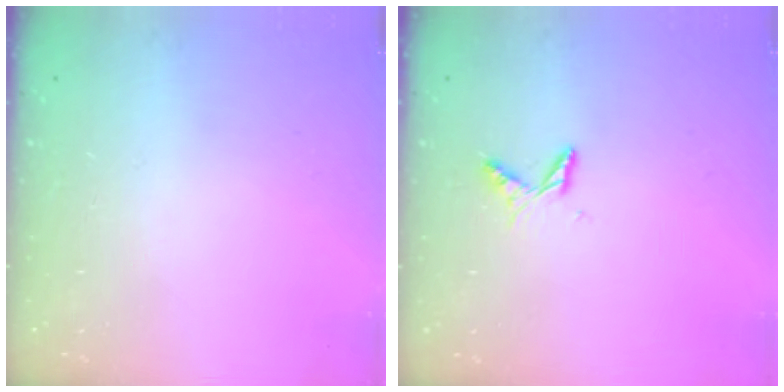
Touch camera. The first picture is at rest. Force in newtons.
{"total": 5.9, "press": 5.9, "slide": 0.5}